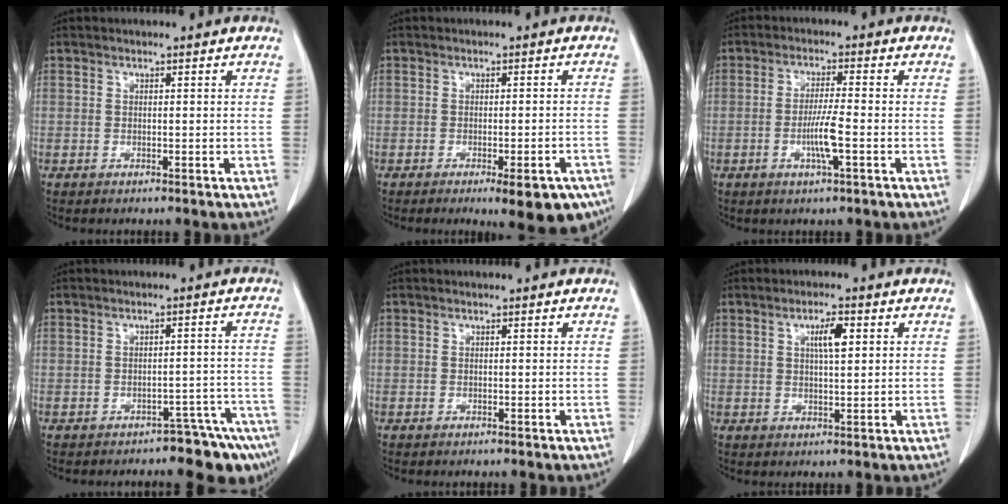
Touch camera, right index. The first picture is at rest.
{"total": 8.6, "force": [-5.8, 2.4, 5.9], "torque": [-0.051, -0.003, -0.075]}
{"total": 5.1, "force": [-1.5, 0.0, 4.9], "torque": [-0.094, -0.007, -0.029]}
{"total": 6.9, "force": [-6.1, 2.6, 2.0], "torque": [0.002, 0.029, -0.068]}
{"total": 0.0}
{"total": 4.0, "force": [1.4, 0.8, 3.7], "torque": [-0.063, 0.002, 0.024]}